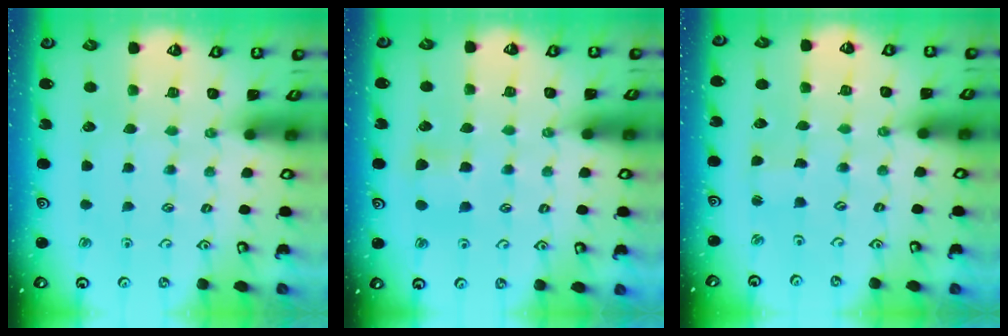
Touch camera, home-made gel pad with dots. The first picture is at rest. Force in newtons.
{"total": 4.1, "press": 4.0, "slide": 0.7}
{"total": 1.0, "press": 1.0, "slide": 0.1}